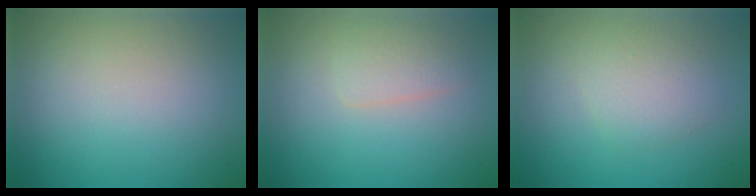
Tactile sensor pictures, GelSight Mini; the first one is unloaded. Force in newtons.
{"total": 1.9, "press": 1.9, "slide": 0.0}
{"total": 2.3, "press": 2.3, "slide": 0.1}